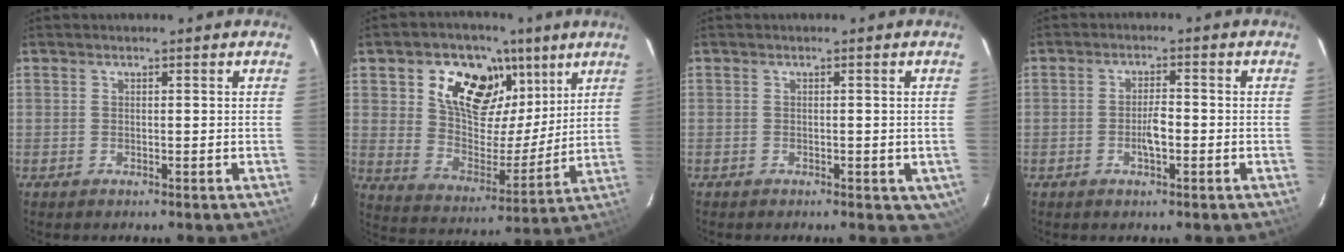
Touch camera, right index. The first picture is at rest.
{"total": 17.5, "force": [8.8, 11.9, 9.2], "torque": [-0.175, 0.018, 0.162]}
{"total": 3.0, "force": [-1.1, 2.3, 1.7], "torque": [-0.010, 0.006, -0.003]}
{"total": 3.4, "force": [-1.1, 1.0, 3.0], "torque": [-0.055, 0.001, -0.018]}